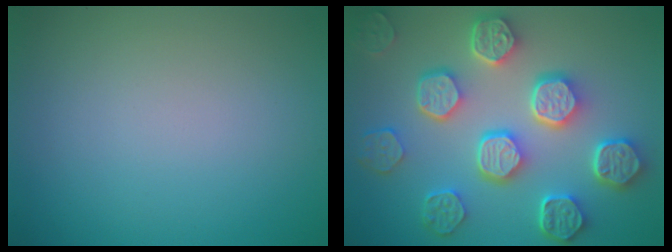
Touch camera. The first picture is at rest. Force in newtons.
{"total": 8.0, "press": 6.3, "slide": 5.0}